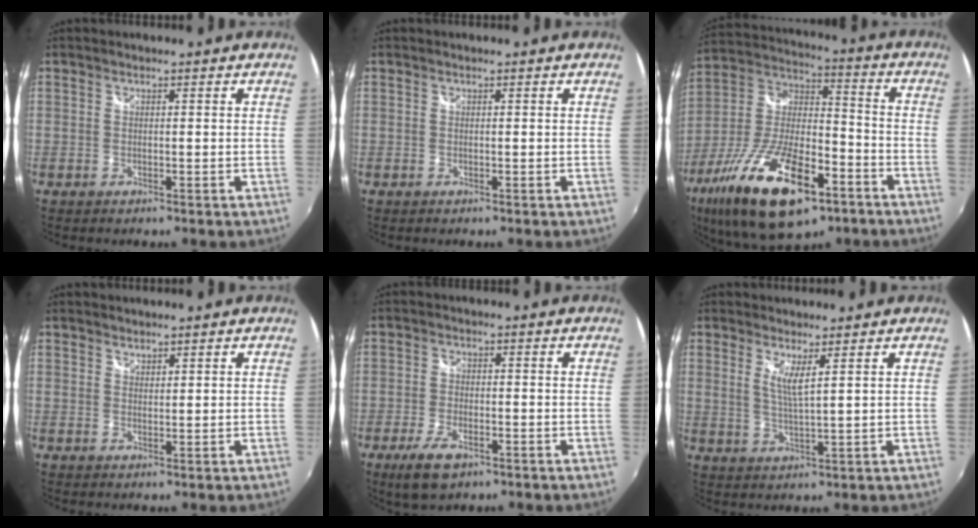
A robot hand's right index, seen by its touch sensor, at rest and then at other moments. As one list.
[{"total": 0.0}, {"total": 25.7, "force": [-13.6, 10.5, 19.1], "torque": [-0.372, -0.031, -0.231]}, {"total": 1.2, "force": [1.1, 0.3, 0.0], "torque": [0.002, 0.001, 0.021]}, {"total": 6.8, "force": [-4.1, 3.0, 4.5], "torque": [-0.112, -0.014, -0.072]}, {"total": 3.6, "force": [2.0, 0.0, 3.0], "torque": [-0.060, -0.013, 0.033]}]